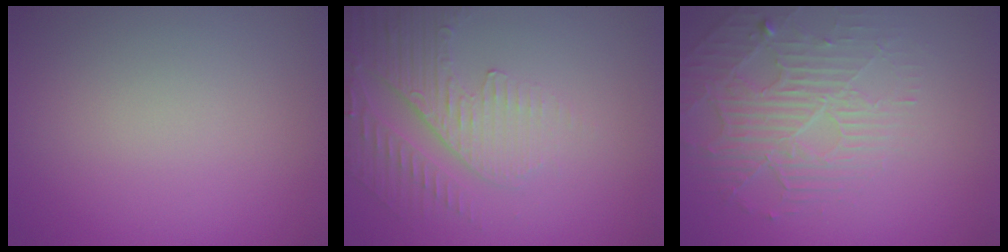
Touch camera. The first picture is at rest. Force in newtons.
{"total": 5.1, "press": 3.3, "slide": 3.9}
{"total": 3.1, "press": 2.8, "slide": 1.4}